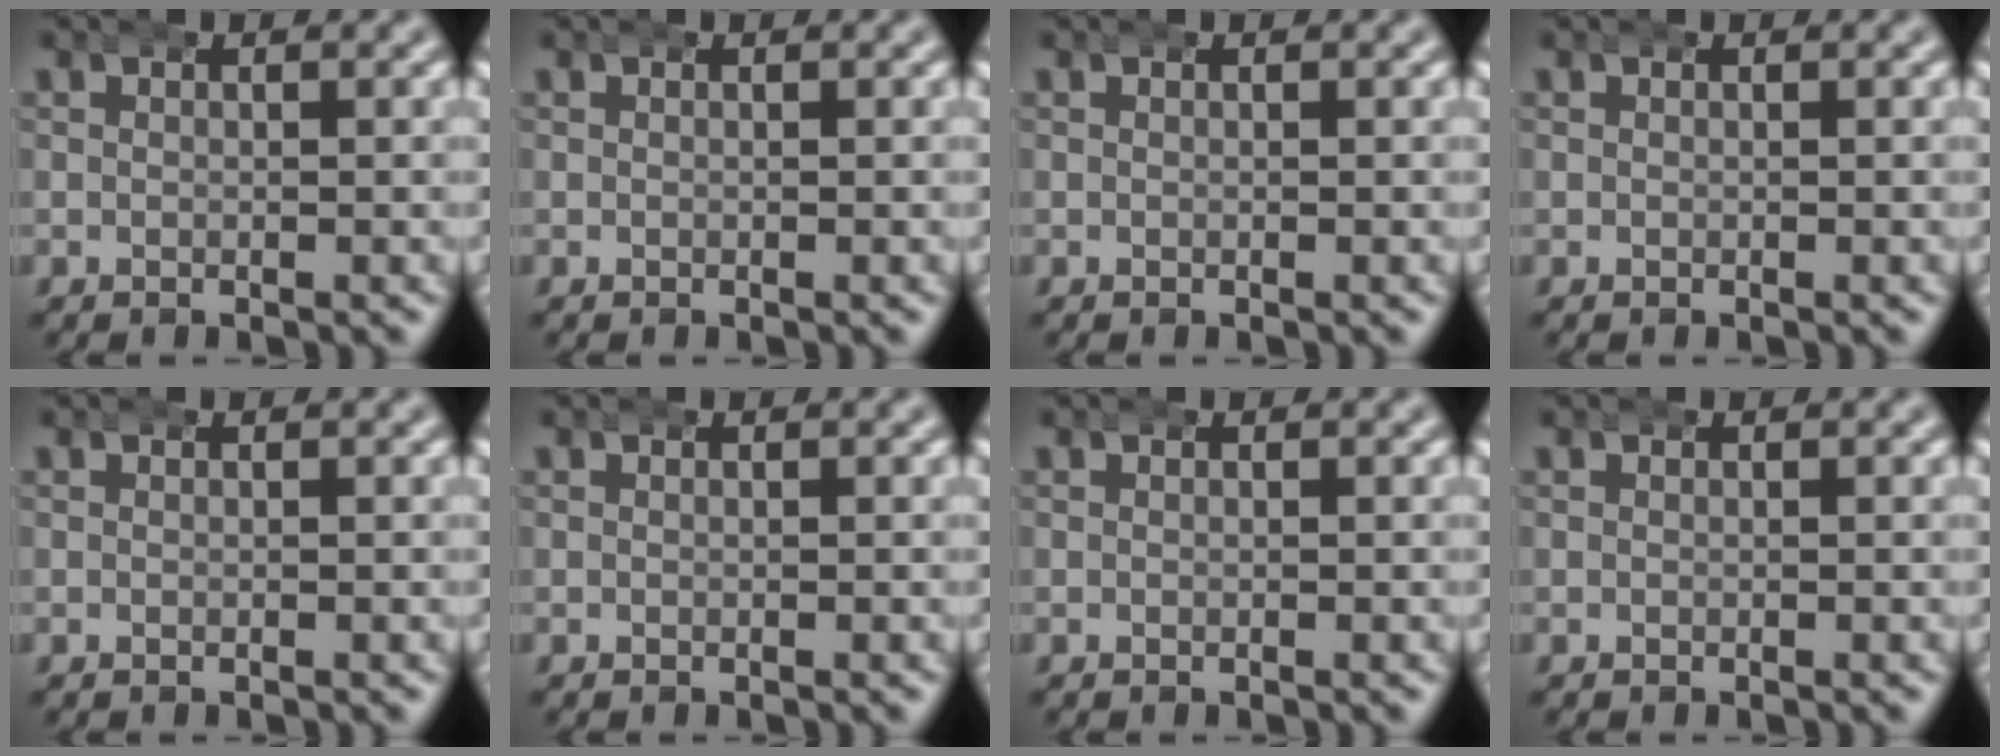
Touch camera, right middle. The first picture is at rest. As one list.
[{"total": 0.0}, {"total": 0.0}, {"total": 0.0}, {"total": 0.0}, {"total": 0.0}, {"total": 0.0}, {"total": 0.0}]